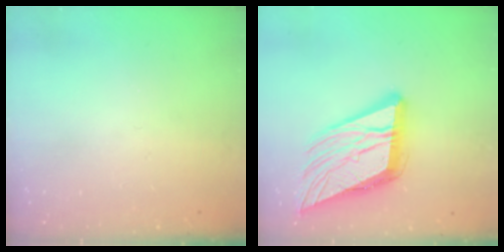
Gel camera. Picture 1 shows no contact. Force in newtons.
{"total": 20.5, "press": 20.2, "slide": 3.3}